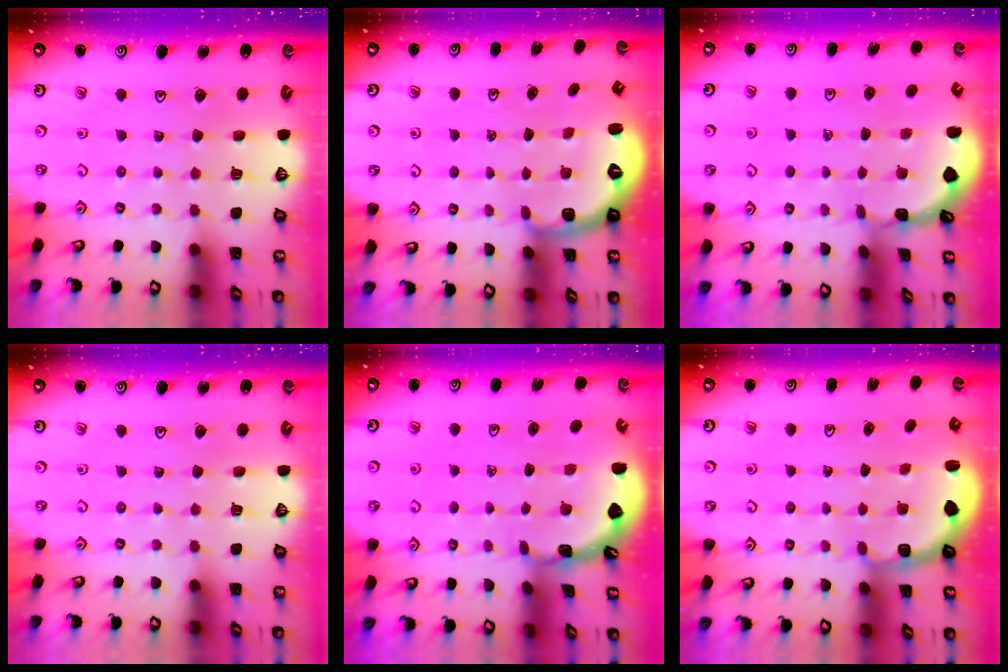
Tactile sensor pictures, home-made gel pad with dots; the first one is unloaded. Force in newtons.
{"total": 2.7, "press": 1.7, "slide": 2.1}
{"total": 0.7, "press": 0.7, "slide": 0.3}
{"total": 0.0}
{"total": 1.7, "press": 1.6, "slide": 0.1}
{"total": 3.0, "press": 2.2, "slide": 2.0}